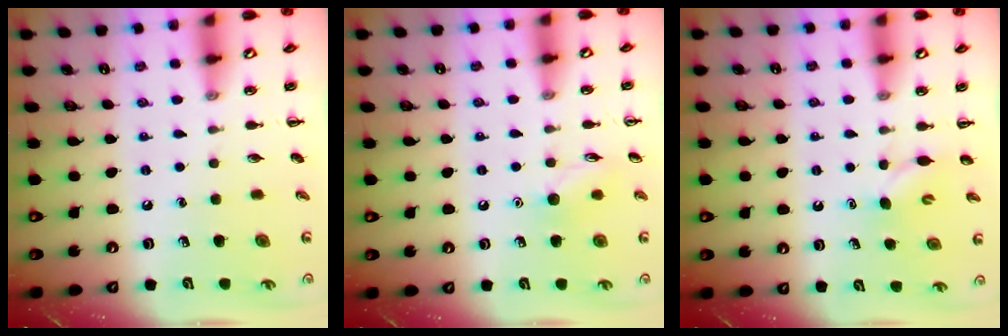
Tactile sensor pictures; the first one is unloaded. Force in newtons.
{"total": 7.0, "press": 6.8, "slide": 1.4}
{"total": 3.5, "press": 3.3, "slide": 1.1}